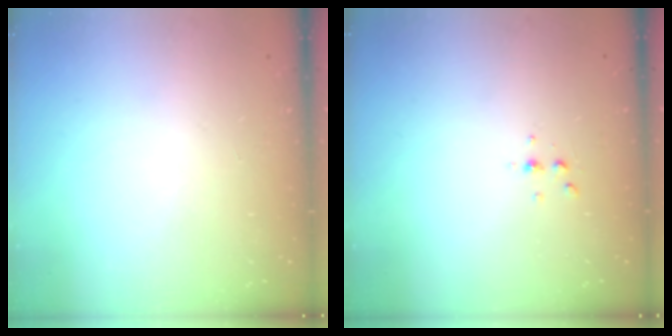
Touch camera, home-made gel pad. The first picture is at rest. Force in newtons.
{"total": 3.1, "press": 3.1, "slide": 0.5}